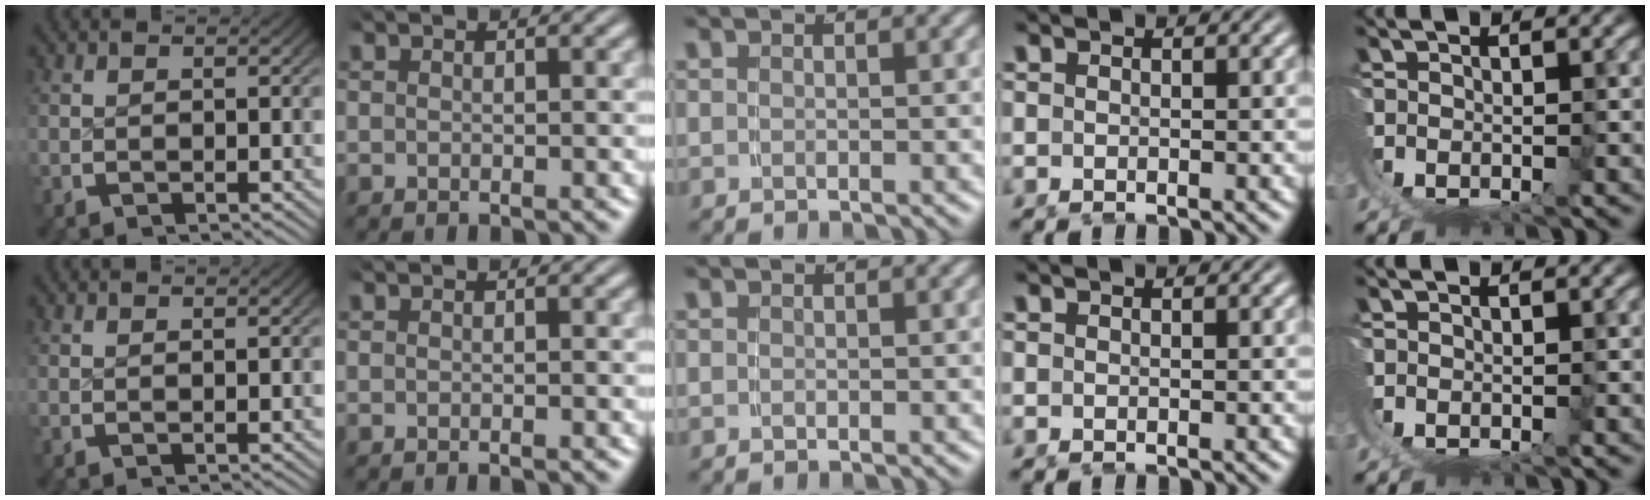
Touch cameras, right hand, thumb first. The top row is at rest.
{"thumb": {"total": 0.7, "force": [0.5, -0.2, 0.4], "torque": [-0.007, -0.002, 0.012]}}